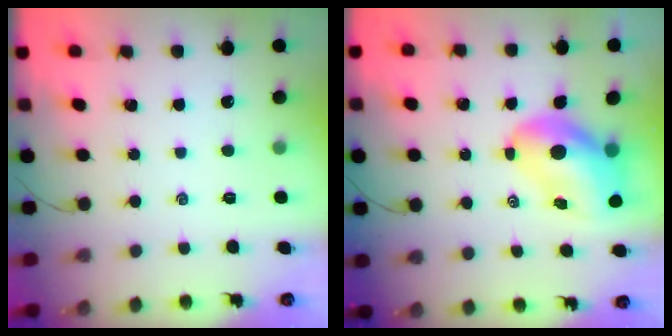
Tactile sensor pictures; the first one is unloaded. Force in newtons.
{"total": 9.7, "press": 9.2, "slide": 3.0}